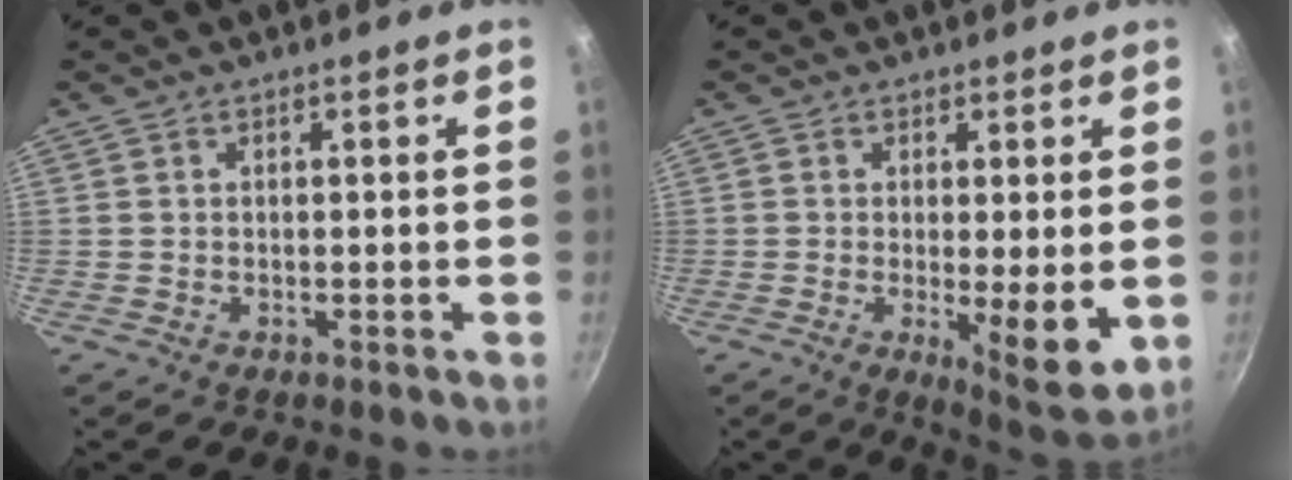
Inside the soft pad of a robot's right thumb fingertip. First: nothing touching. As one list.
[{"total": 8.4, "force": [-0.7, 2.2, 8.1], "torque": [-0.108, -0.027, -0.003]}]